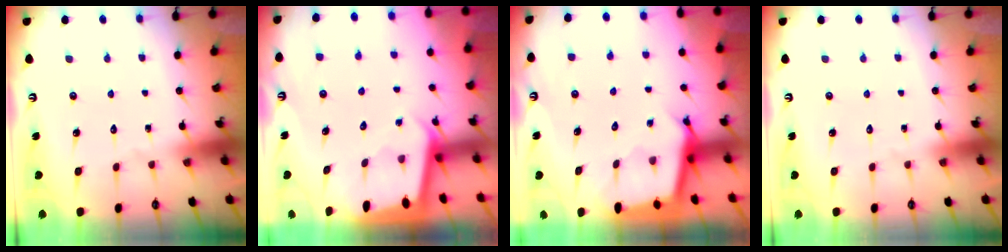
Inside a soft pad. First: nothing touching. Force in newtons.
{"total": 1.9, "press": 1.9, "slide": 0.1}
{"total": 2.7, "press": 2.7, "slide": 0.1}
{"total": 0.0}